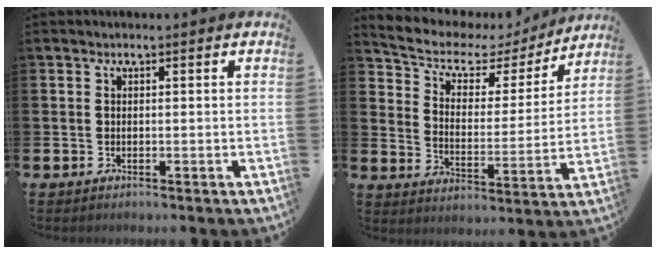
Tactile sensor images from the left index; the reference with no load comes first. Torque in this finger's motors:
{"motor_torque": [0.99, -1.15, 0.46, 0.05]}